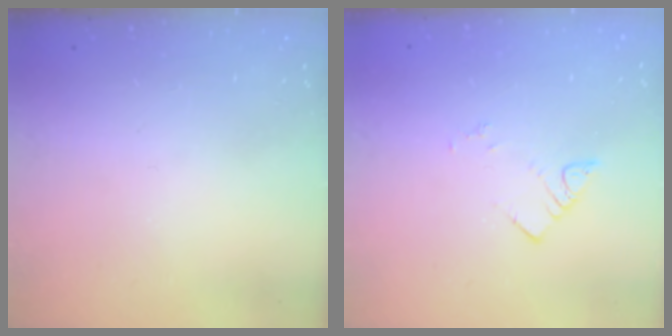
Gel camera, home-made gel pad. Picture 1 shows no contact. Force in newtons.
{"total": 3.7, "press": 3.7, "slide": 0.5}